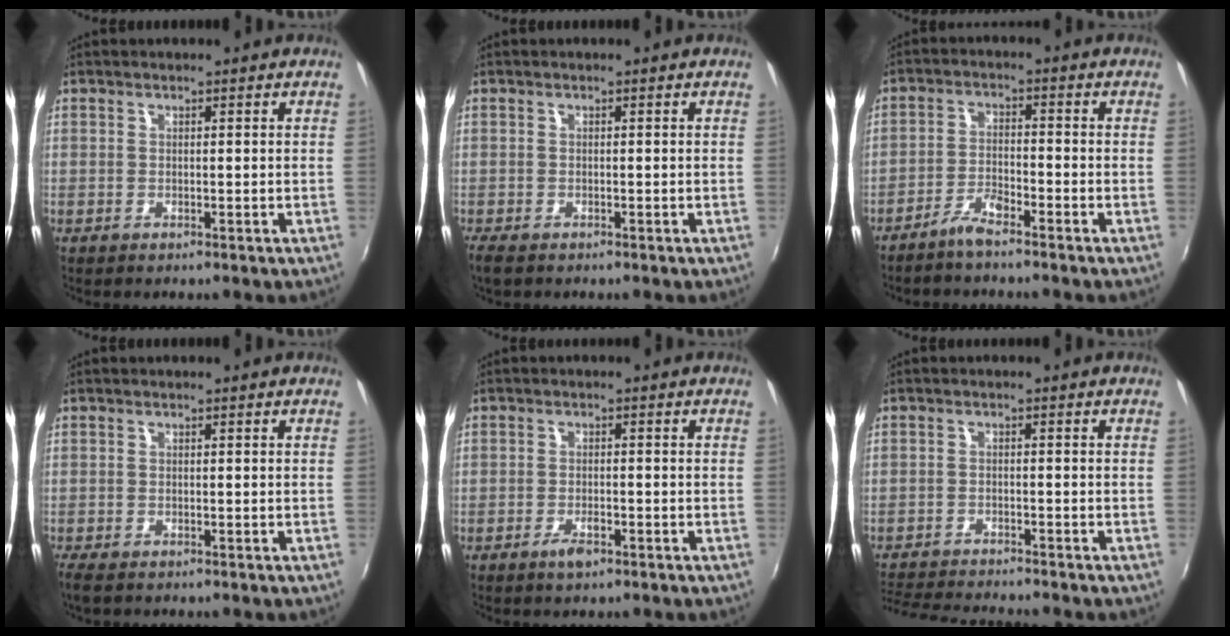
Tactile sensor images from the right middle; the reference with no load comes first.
{"total": 2.6, "force": [-2.0, 0.9, 1.4], "torque": [-0.030, -0.012, -0.034]}
{"total": 4.4, "force": [-3.7, 0.6, 2.3], "torque": [-0.062, 0.006, -0.072]}
{"total": 2.4, "force": [-1.7, 0.7, 1.4], "torque": [-0.029, -0.011, -0.029]}
{"total": 2.9, "force": [-1.8, 1.1, 1.9], "torque": [-0.043, -0.001, -0.033]}
{"total": 8.4, "force": [-8.1, 0.3, 2.5], "torque": [-0.071, -0.014, -0.139]}